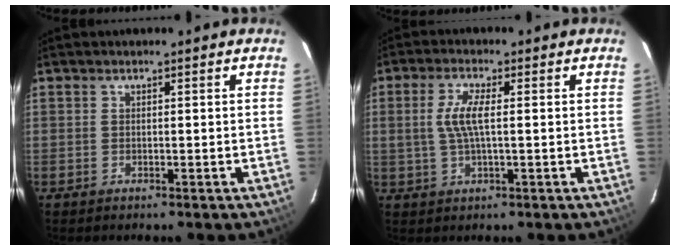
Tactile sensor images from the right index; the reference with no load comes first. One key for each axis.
{"total": 5.6, "fx": 0.5, "fy": 1.4, "fz": 5.3, "tx": -0.106, "ty": 0.002, "tz": 0.013}